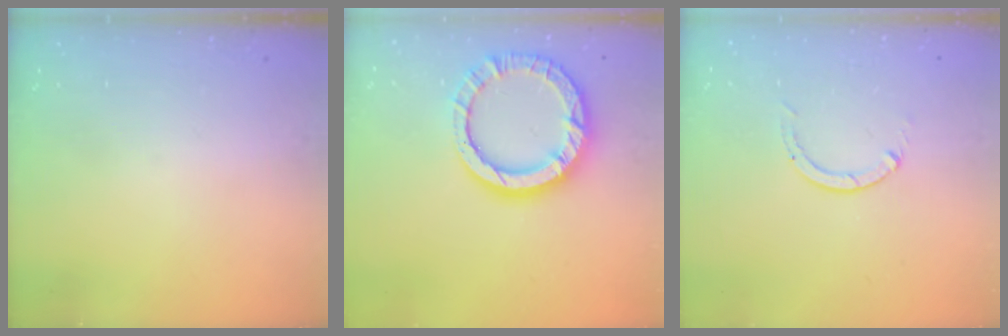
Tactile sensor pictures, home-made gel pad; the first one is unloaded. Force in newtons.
{"total": 13.7, "press": 13.6, "slide": 1.4}
{"total": 0.0}